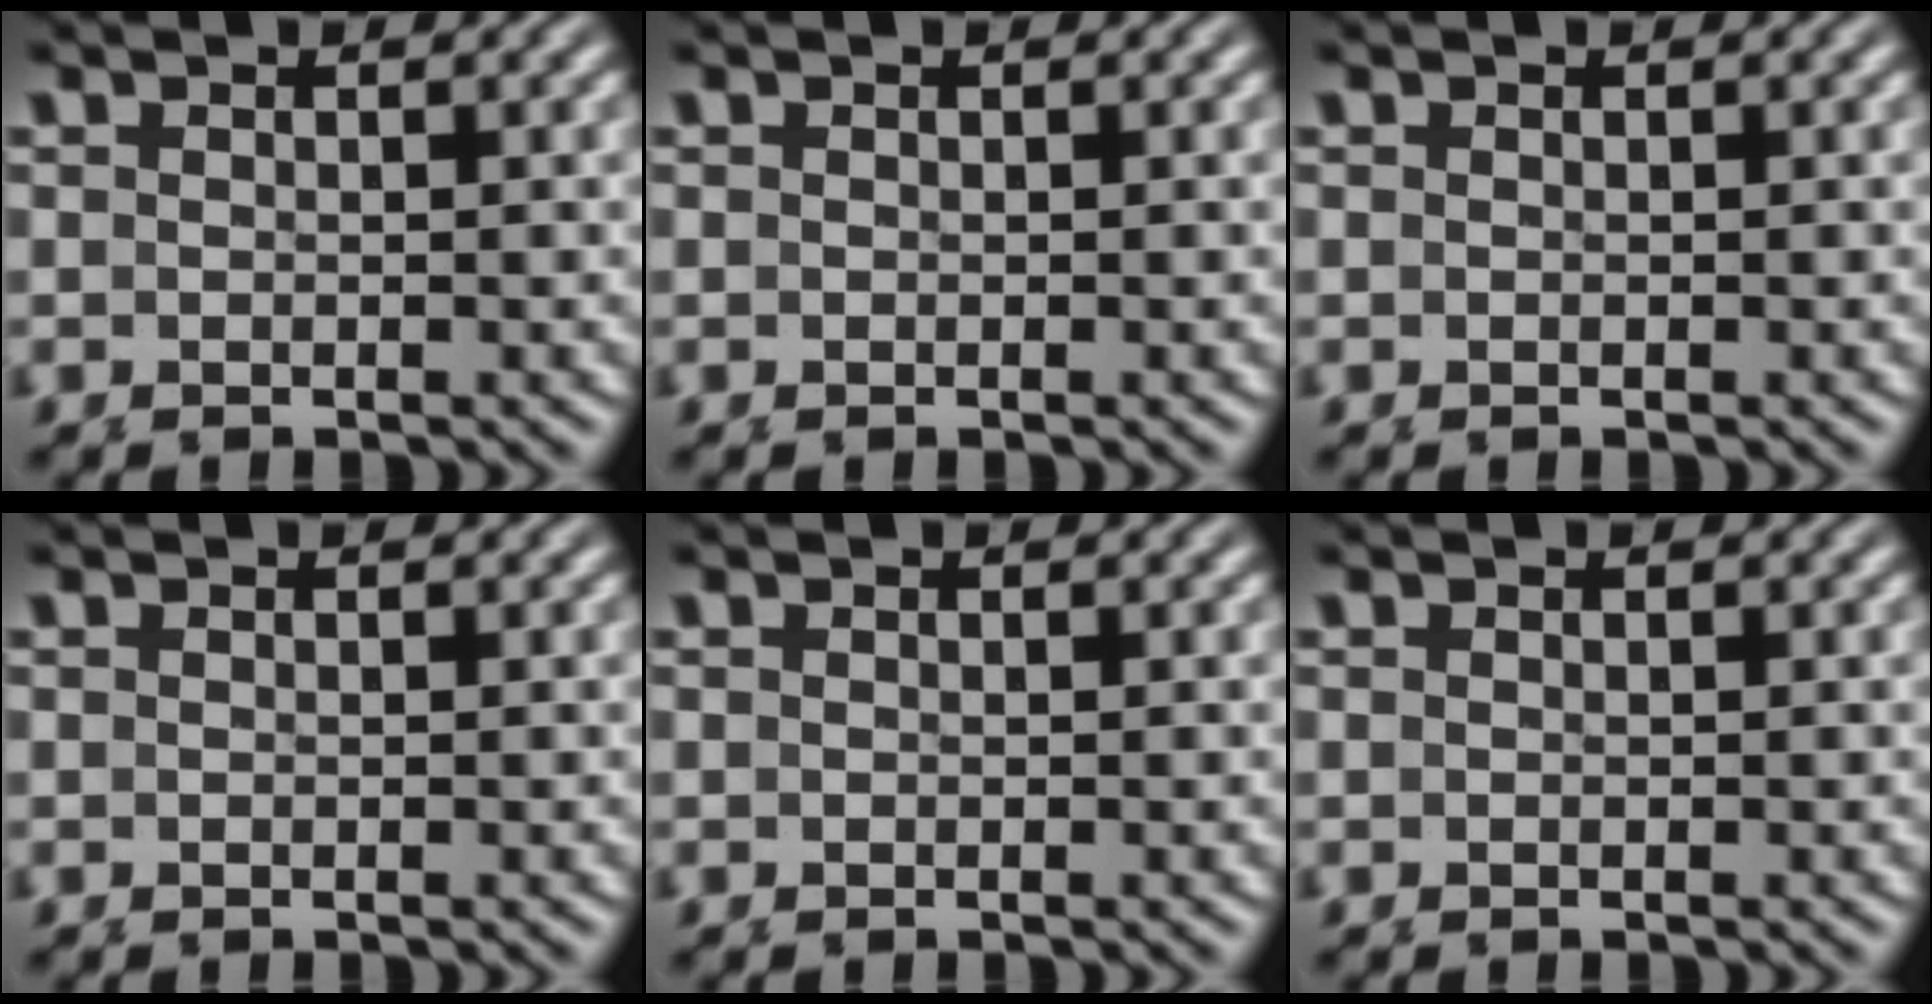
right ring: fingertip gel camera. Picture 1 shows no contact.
{"total": 0.0}
{"total": 0.0}
{"total": 0.0}
{"total": 0.0}
{"total": 0.0}